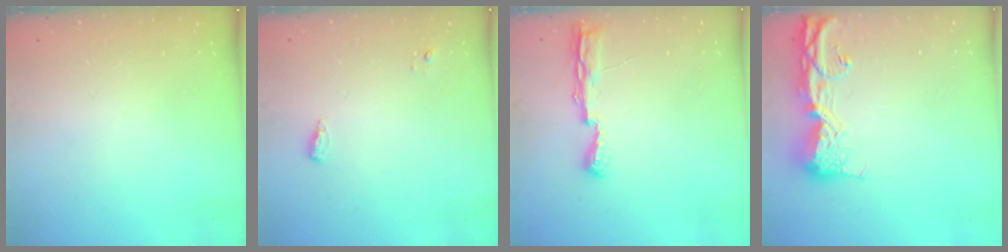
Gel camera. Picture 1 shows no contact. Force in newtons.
{"total": 4.6, "press": 4.4, "slide": 1.1}
{"total": 7.1, "press": 7.1, "slide": 0.8}
{"total": 14.4, "press": 14.3, "slide": 1.5}